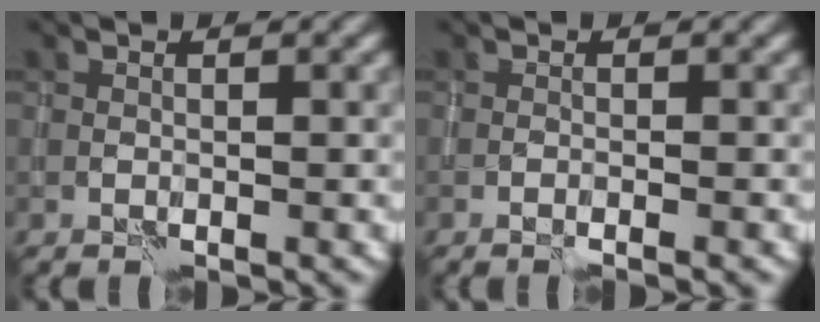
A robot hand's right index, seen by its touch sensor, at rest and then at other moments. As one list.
[{"total": 1.1, "force": [-0.7, 0.0, 0.8], "torque": [-0.014, 0.006, -0.016]}]